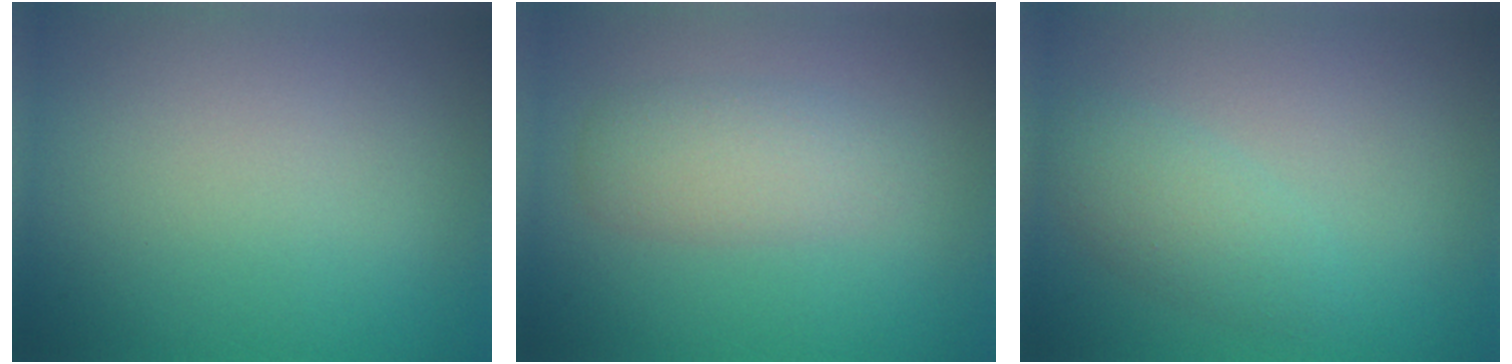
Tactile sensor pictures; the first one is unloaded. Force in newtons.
{"total": 3.0, "press": 3.0, "slide": 0.1}
{"total": 2.5, "press": 2.5, "slide": 0.0}